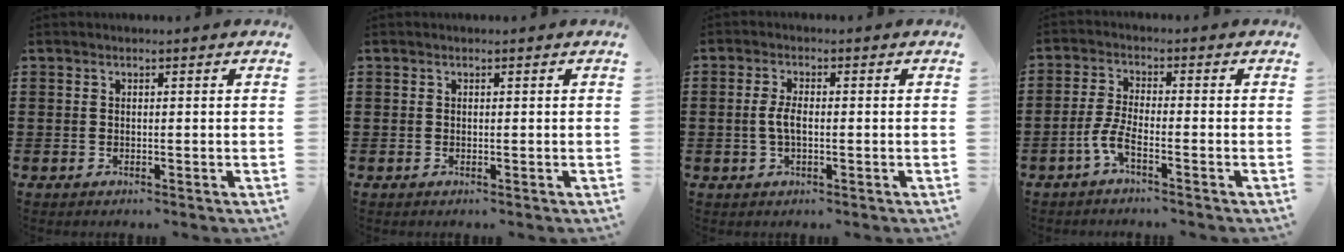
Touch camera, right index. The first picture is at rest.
{"total": 0.0}
{"total": 3.0, "force": [-0.4, 1.1, 2.8], "torque": [-0.067, -0.003, -0.012]}
{"total": 4.1, "force": [-2.5, 0.4, 3.3], "torque": [-0.087, -0.013, -0.052]}